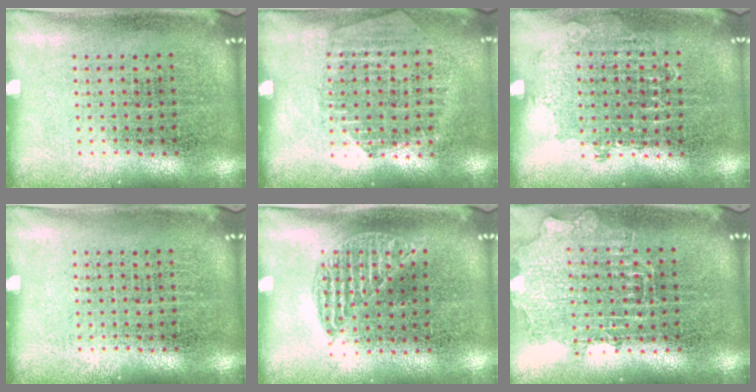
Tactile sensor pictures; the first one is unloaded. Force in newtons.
{"total": 1.2, "press": 1.1, "slide": 0.5}
{"total": 0.5, "press": 0.5, "slide": 0.1}
{"total": 0.0}
{"total": 0.9, "press": 0.8, "slide": 0.4}
{"total": 1.3, "press": 1.1, "slide": 0.6}